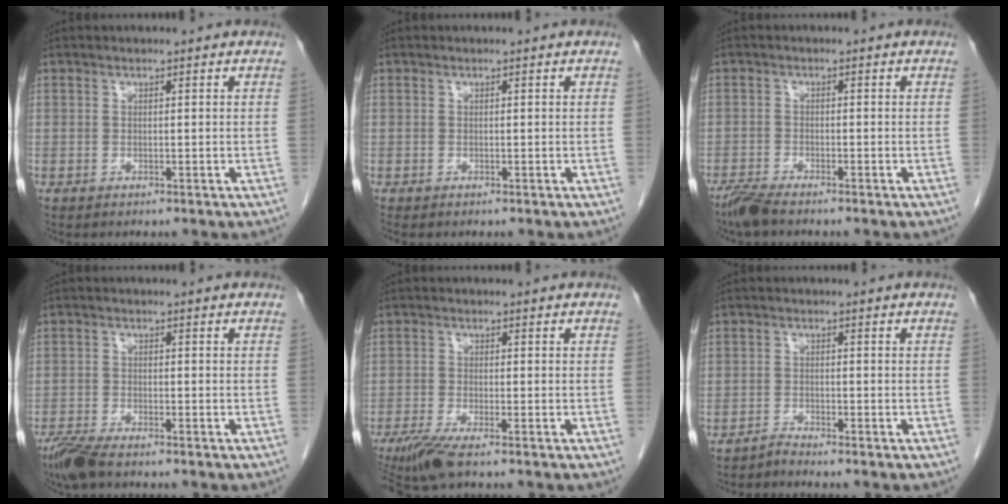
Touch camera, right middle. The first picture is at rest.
{"total": 0.0}
{"total": 3.1, "force": [-2.7, 0.2, 1.5], "torque": [-0.036, -0.010, -0.054]}
{"total": 4.2, "force": [-3.5, 0.6, 2.3], "torque": [-0.052, -0.013, -0.067]}
{"total": 5.1, "force": [-3.8, 0.2, 3.4], "torque": [-0.066, -0.015, -0.072]}
{"total": 1.4, "force": [-1.3, -0.4, -0.2], "torque": [0.006, -0.006, -0.026]}